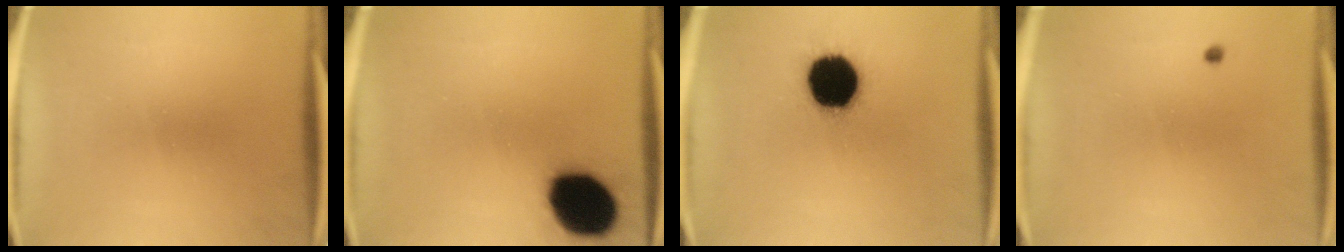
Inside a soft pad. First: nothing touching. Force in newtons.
{"total": 19.1}
{"total": 19.6}
{"total": 0.5}